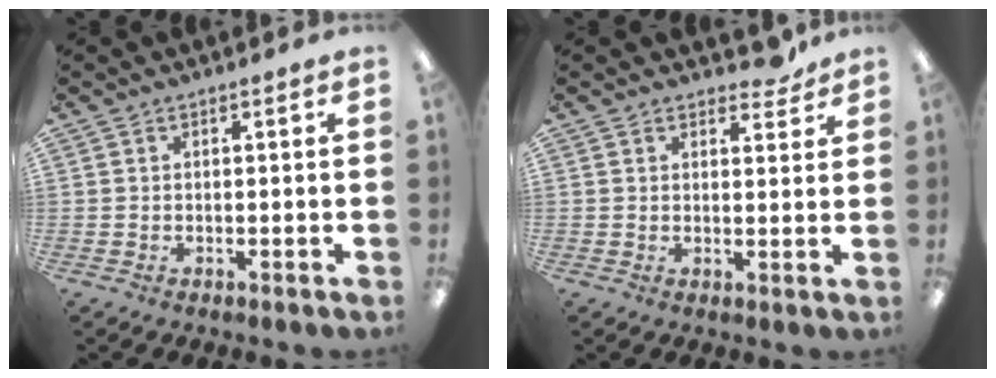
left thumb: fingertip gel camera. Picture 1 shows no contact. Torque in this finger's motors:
{"motor_torque": [-0.27, -0.18, -0.54, 0.08, 0.00]}